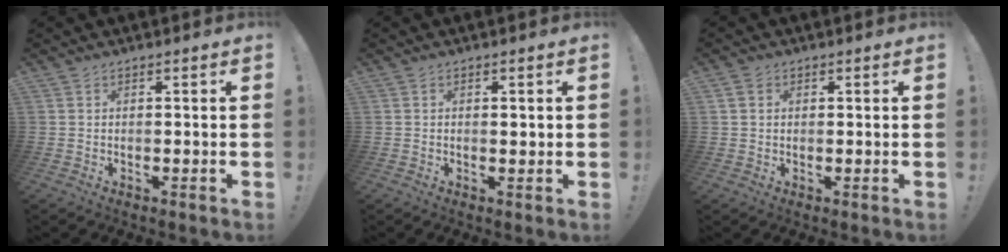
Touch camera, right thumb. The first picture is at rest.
{"total": 0.8, "force": [0.1, 0.5, 0.6], "torque": [0.003, -0.002, -0.001]}
{"total": 2.3, "force": [0.7, 2.0, 0.9], "torque": [-0.011, 0.002, 0.013]}